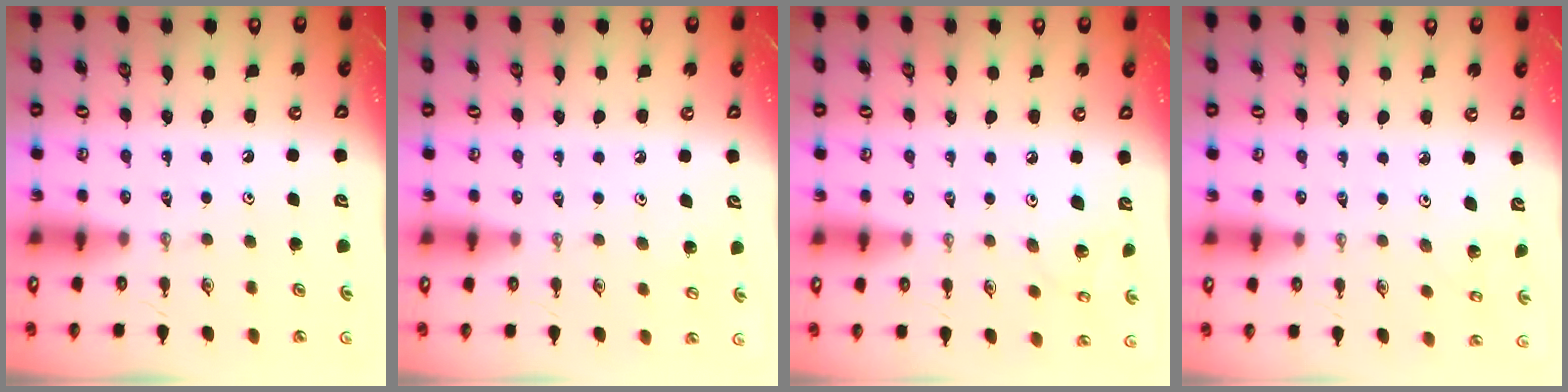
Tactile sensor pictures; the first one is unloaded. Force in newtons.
{"total": 5.3, "press": 5.2, "slide": 0.8}
{"total": 8.7, "press": 8.4, "slide": 1.9}
{"total": 1.8, "press": 1.8, "slide": 0.1}